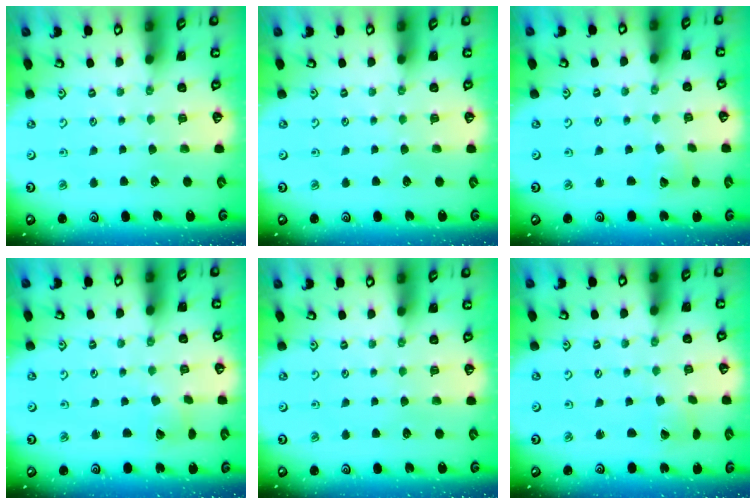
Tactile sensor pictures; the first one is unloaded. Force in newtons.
{"total": 0.0}
{"total": 2.8, "press": 2.8, "slide": 0.0}
{"total": 2.6, "press": 2.6, "slide": 0.3}
{"total": 0.0}
{"total": 0.7, "press": 0.7, "slide": 0.0}